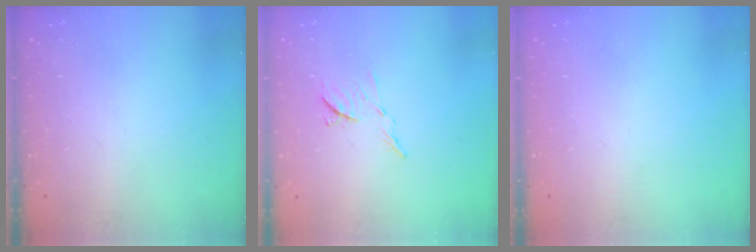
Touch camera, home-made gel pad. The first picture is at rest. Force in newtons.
{"total": 6.8, "press": 6.7, "slide": 0.8}
{"total": 0.0}